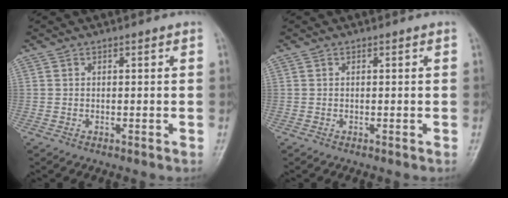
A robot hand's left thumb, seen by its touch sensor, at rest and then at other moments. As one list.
[{"total": 0.0}]